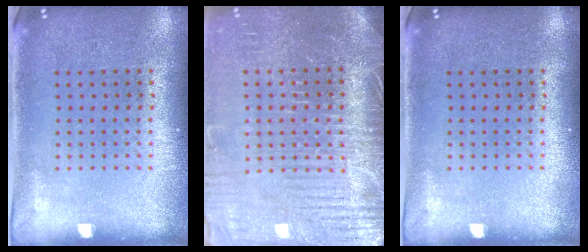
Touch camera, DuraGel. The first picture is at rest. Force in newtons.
{"total": 4.1, "press": 3.7, "slide": 1.6}
{"total": 0.0}